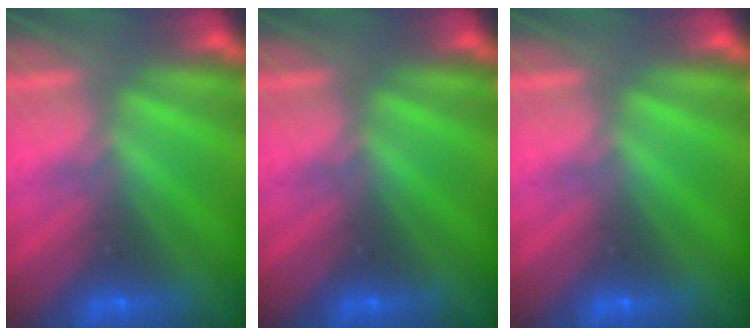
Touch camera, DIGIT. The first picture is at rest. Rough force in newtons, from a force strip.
{"total": 0.0}
{"total": 0.0}